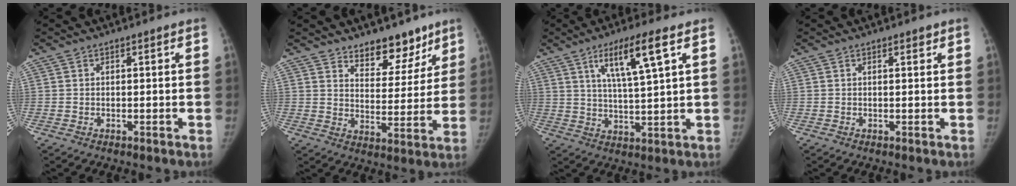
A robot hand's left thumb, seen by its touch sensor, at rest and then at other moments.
{"total": 10.4, "force": [7.8, 5.4, 4.1], "torque": [-0.012, -0.052, 0.122]}
{"total": 10.6, "force": [5.0, 1.4, 9.2], "torque": [-0.166, -0.019, 0.092]}
{"total": 0.9, "force": [0.7, 0.4, 0.5], "torque": [-0.006, -0.004, 0.010]}